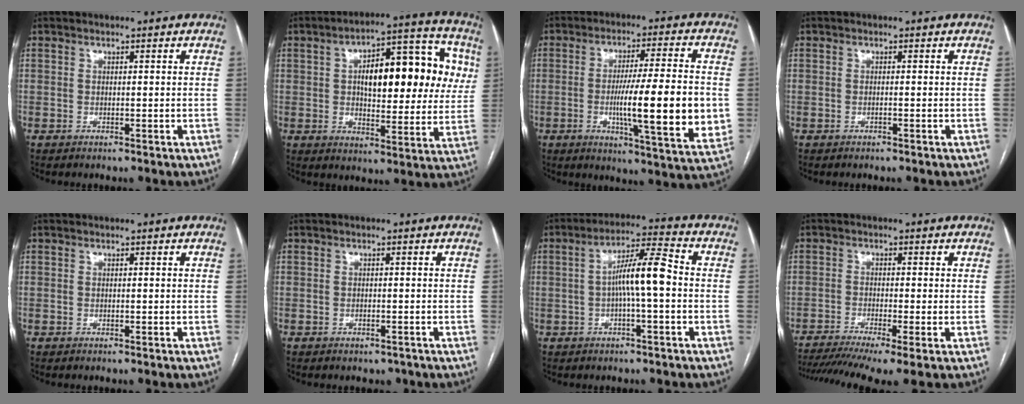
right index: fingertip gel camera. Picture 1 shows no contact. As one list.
[{"total": 18.5, "force": [3.8, 7.4, 16.5], "torque": [-0.224, 0.042, 0.054]}, {"total": 16.9, "force": [-1.8, 1.0, 16.8], "torque": [-0.243, -0.014, -0.028]}, {"total": 0.0}, {"total": 0.0}, {"total": 1.3, "force": [-0.9, 0.8, 0.4], "torque": [-0.004, 0.002, -0.005]}, {"total": 8.5, "force": [-0.4, 0.9, 8.4], "torque": [-0.150, 0.022, -0.012]}, {"total": 11.5, "force": [-7.9, 1.5, 8.2], "torque": [-0.149, -0.014, -0.128]}]